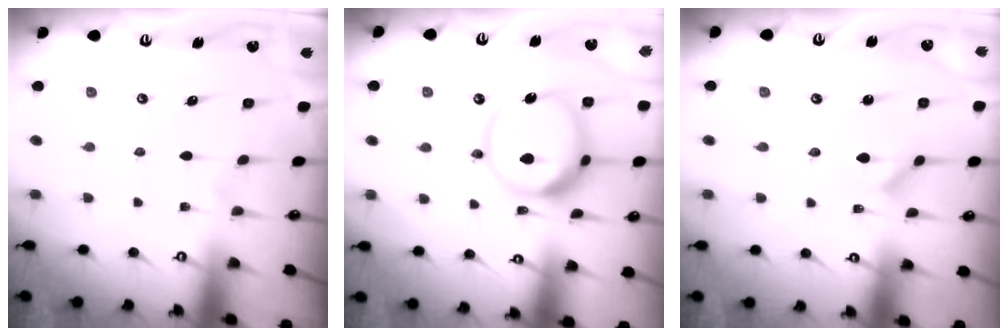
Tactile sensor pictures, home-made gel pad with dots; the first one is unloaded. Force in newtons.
{"total": 15.4, "press": 15.3, "slide": 1.9}
{"total": 1.0, "press": 1.0, "slide": 0.2}